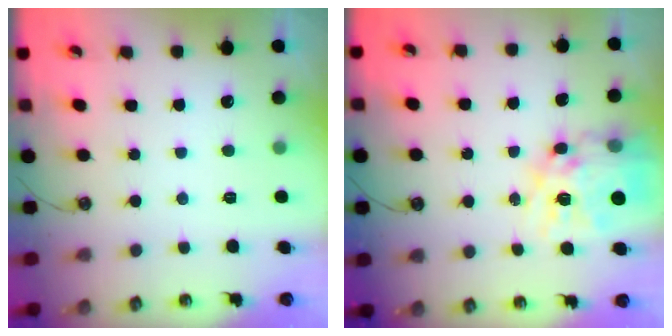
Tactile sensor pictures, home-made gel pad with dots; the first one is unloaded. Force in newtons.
{"total": 17.4, "press": 17.3, "slide": 1.5}